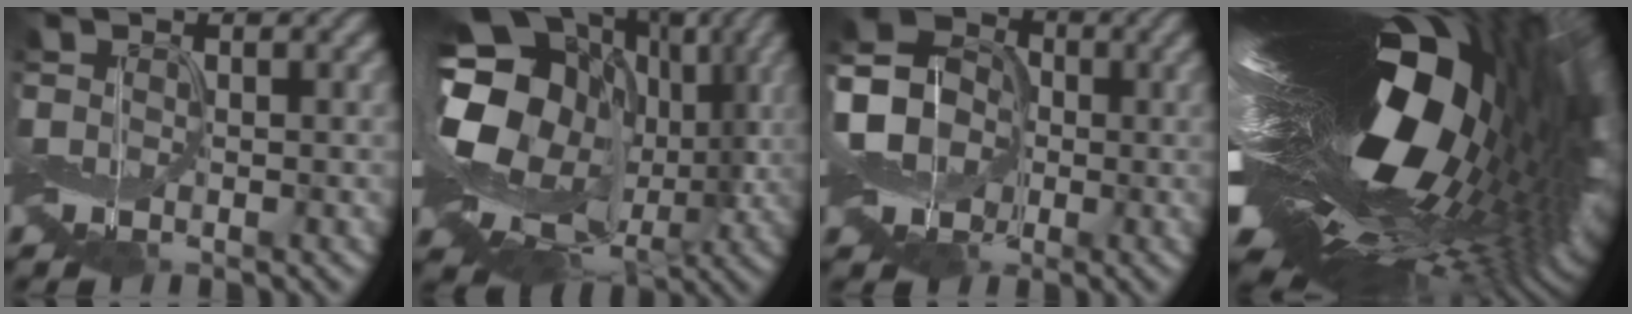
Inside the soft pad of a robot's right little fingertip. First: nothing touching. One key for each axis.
{"total": 16.8, "fx": 0.9, "fy": 13.1, "fz": 10.5, "tx": -0.199, "ty": -0.011, "tz": 0.032}
{"total": 9.6, "fx": -1.7, "fy": 8.4, "fz": 4.4, "tx": -0.106, "ty": -0.002, "tz": -0.069}
{"total": 19.6, "fx": 2.9, "fy": 8.1, "fz": 17.6, "tx": -0.289, "ty": -0.024, "tz": 0.038}